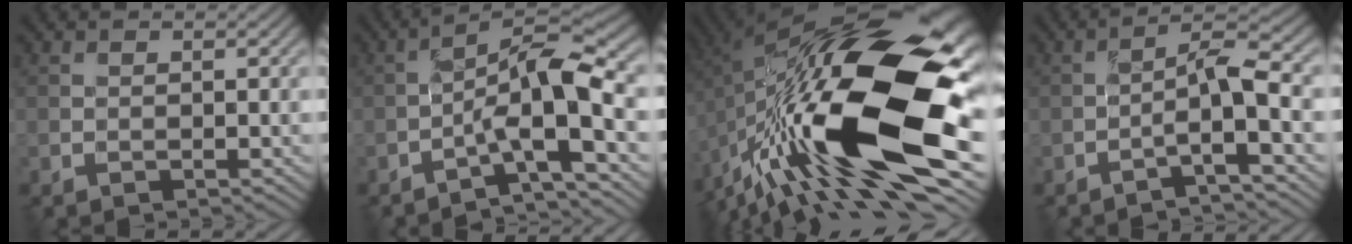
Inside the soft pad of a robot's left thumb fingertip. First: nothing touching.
{"total": 9.9, "force": [-3.2, 2.2, 9.1], "torque": [-0.151, 0.015, -0.064]}
{"total": 21.4, "force": [-4.8, 7.6, 19.4], "torque": [-0.358, -0.002, -0.105]}
{"total": 5.1, "force": [-2.1, 0.6, 4.6], "torque": [-0.075, 0.019, -0.051]}